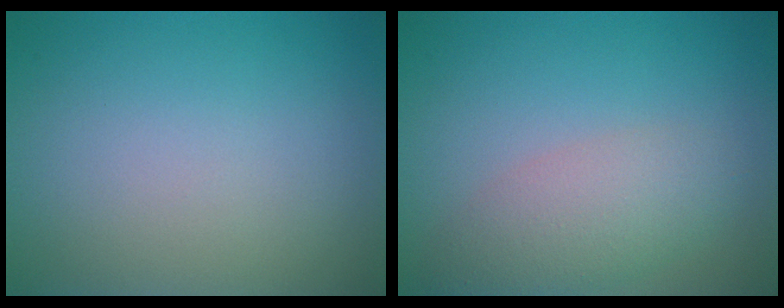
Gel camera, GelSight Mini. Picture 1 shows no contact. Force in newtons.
{"total": 3.8, "press": 3.8, "slide": 0.2}